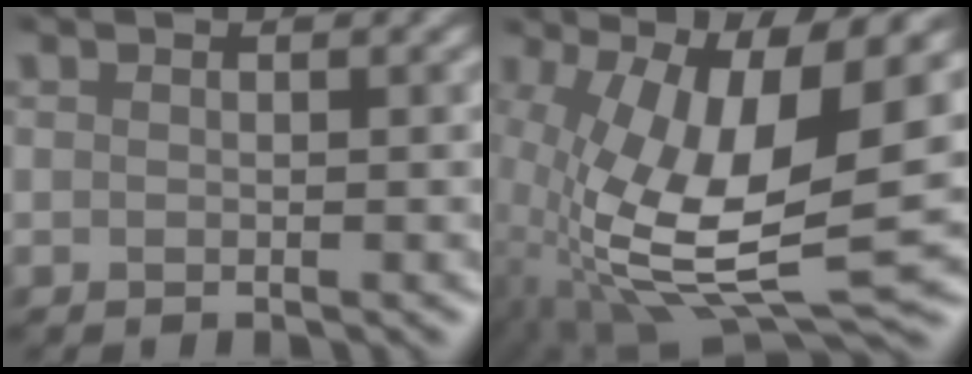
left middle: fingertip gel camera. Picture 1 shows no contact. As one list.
[{"total": 13.1, "force": [-0.4, 4.7, 12.2], "torque": [-0.247, -0.013, -0.007]}]